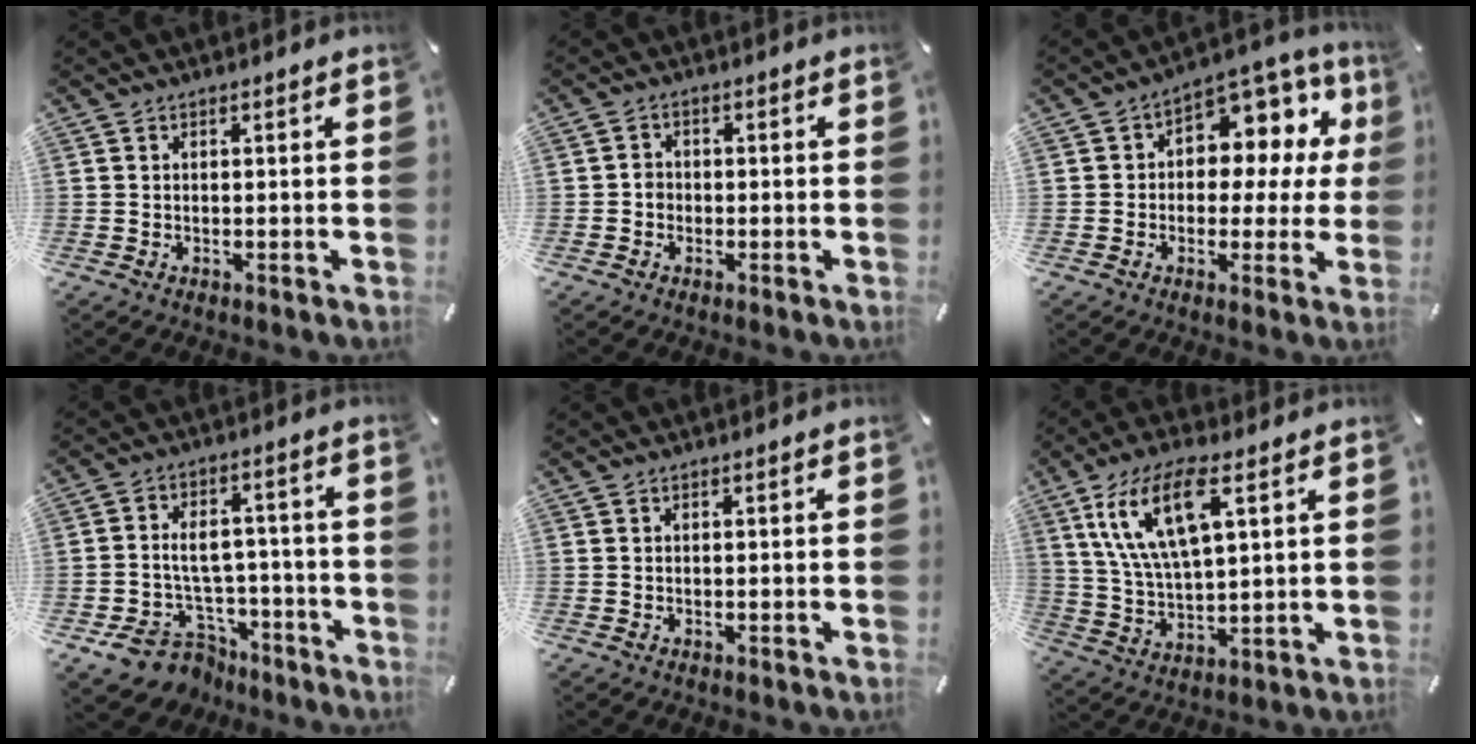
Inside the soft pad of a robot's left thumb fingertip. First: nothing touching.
{"total": 1.8, "force": [-0.7, 1.6, 0.6], "torque": [-0.011, 0.008, -0.016]}
{"total": 9.9, "force": [2.6, 7.2, 6.2], "torque": [-0.075, -0.029, 0.045]}
{"total": 11.7, "force": [-3.3, 9.6, 5.7], "torque": [-0.105, 0.021, -0.046]}
{"total": 0.0}
{"total": 14.5, "force": [7.1, 5.3, 11.5], "torque": [-0.260, -0.005, 0.120]}